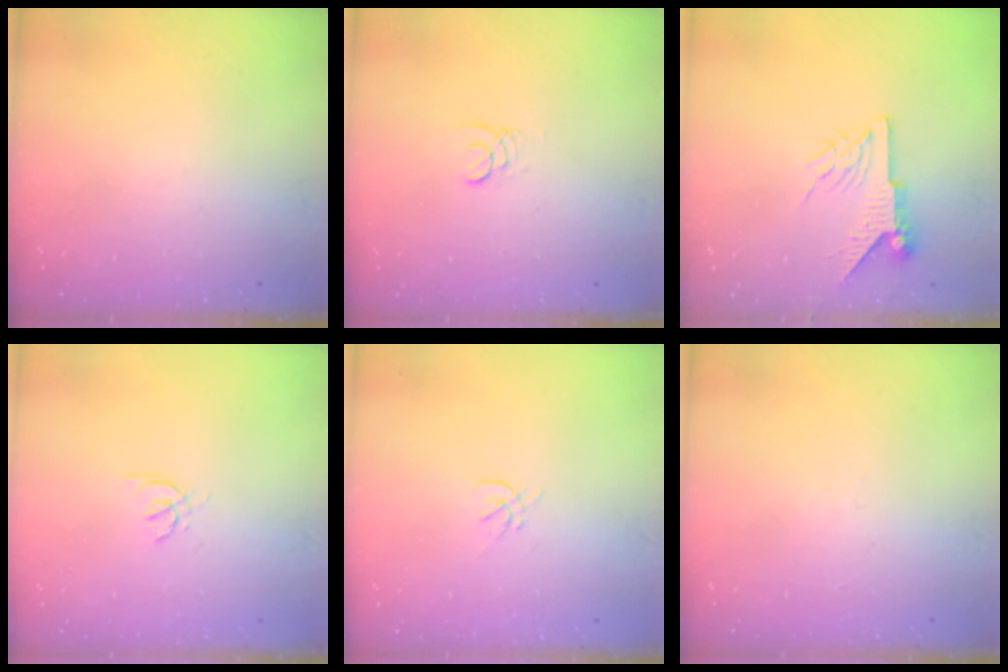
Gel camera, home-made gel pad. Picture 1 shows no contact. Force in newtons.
{"total": 1.3, "press": 1.3, "slide": 0.1}
{"total": 7.2, "press": 7.2, "slide": 0.9}
{"total": 1.2, "press": 1.2, "slide": 0.4}
{"total": 1.6, "press": 1.5, "slide": 0.6}
{"total": 2.0, "press": 1.9, "slide": 0.5}